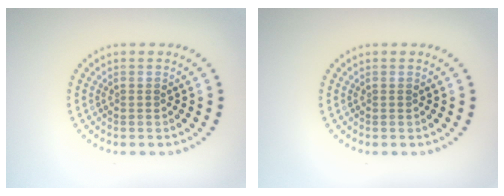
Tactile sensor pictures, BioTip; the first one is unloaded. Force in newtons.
{"total": 0.0}